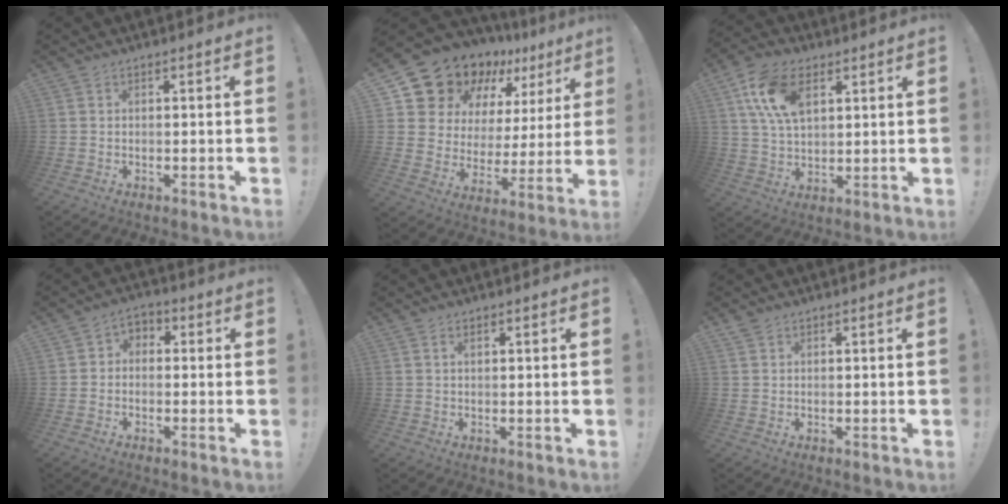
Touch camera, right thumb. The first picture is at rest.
{"total": 16.1, "force": [13.6, 7.7, 4.0], "torque": [-0.078, -0.110, 0.258]}
{"total": 14.3, "force": [5.8, 8.8, 9.6], "torque": [-0.165, -0.005, 0.110]}
{"total": 3.5, "force": [-1.6, 2.7, 1.5], "torque": [-0.025, 0.016, -0.028]}
{"total": 1.3, "force": [0.7, 0.5, 0.9], "torque": [-0.017, 0.001, 0.012]}
{"total": 1.2, "force": [0.9, 0.7, 0.2], "torque": [0.004, -0.005, 0.016]}